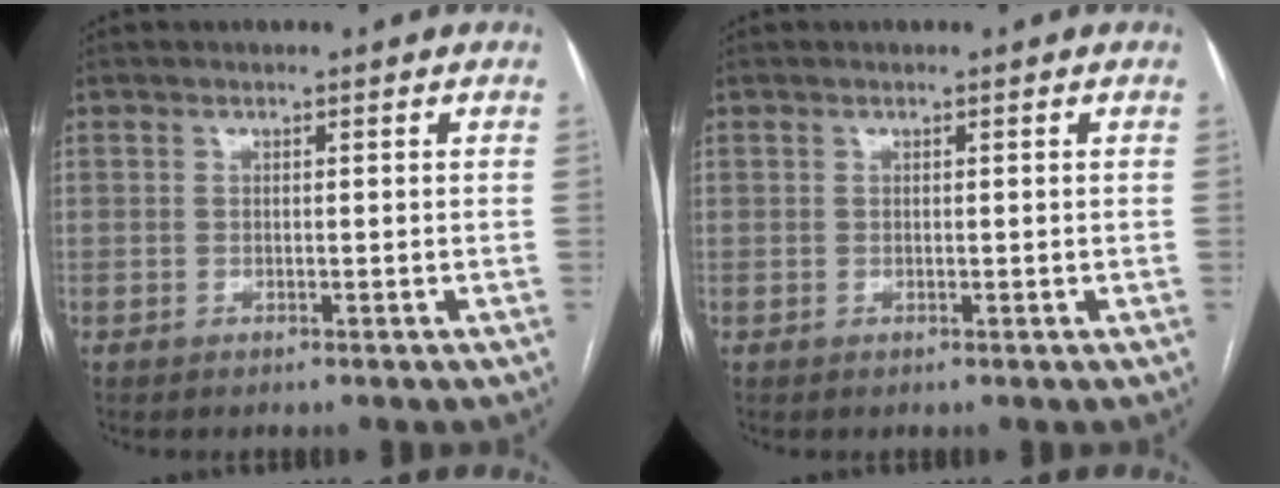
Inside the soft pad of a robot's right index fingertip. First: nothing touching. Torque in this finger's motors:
{"motor_torque": [0.02, 0.02, 0.00, 0.00]}